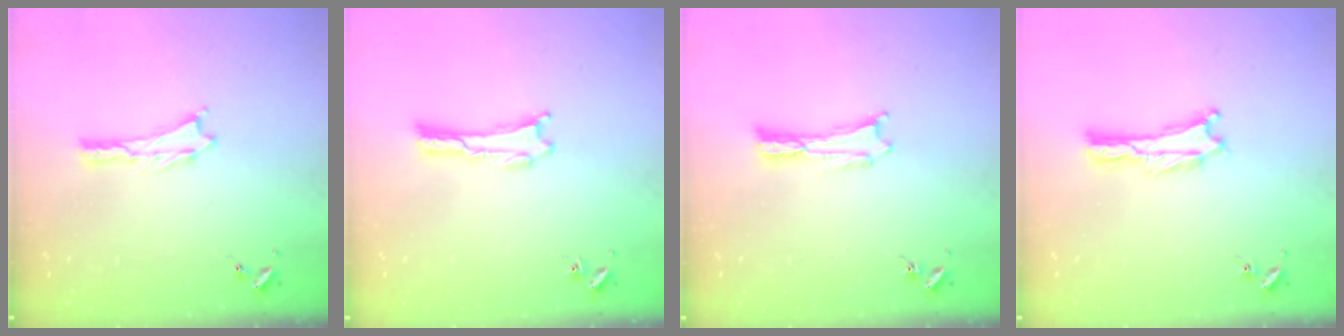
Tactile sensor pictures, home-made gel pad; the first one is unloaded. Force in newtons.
{"total": 0.0}
{"total": 0.0}
{"total": 0.0}